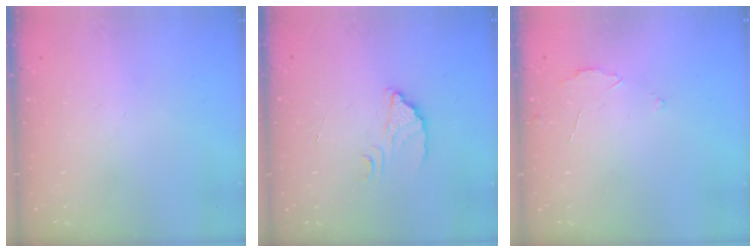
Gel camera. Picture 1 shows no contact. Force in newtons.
{"total": 2.6, "press": 2.6, "slide": 0.1}
{"total": 2.6, "press": 2.6, "slide": 0.2}